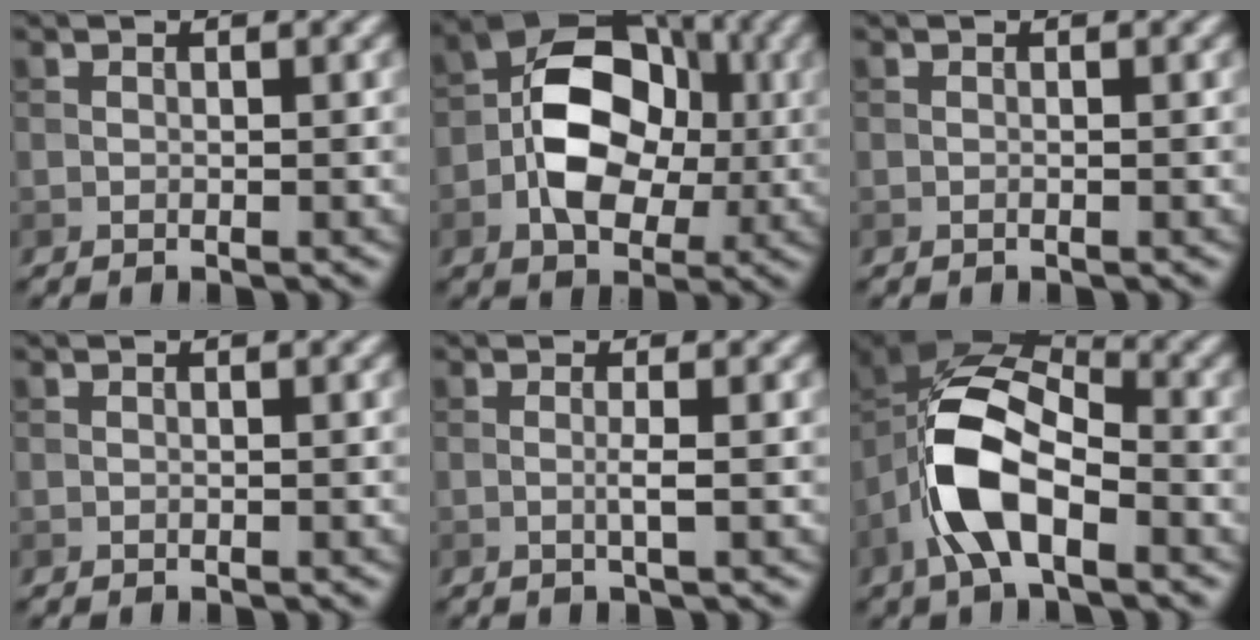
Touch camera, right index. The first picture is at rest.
{"total": 9.1, "force": [-1.1, 6.2, 6.6], "torque": [-0.101, 0.013, -0.027]}
{"total": 0.0}
{"total": 0.0}
{"total": 1.3, "force": [-0.1, 0.1, 1.3], "torque": [-0.025, 0.000, -0.007]}
{"total": 9.3, "force": [-3.3, 4.8, 7.3], "torque": [-0.147, 0.013, -0.070]}